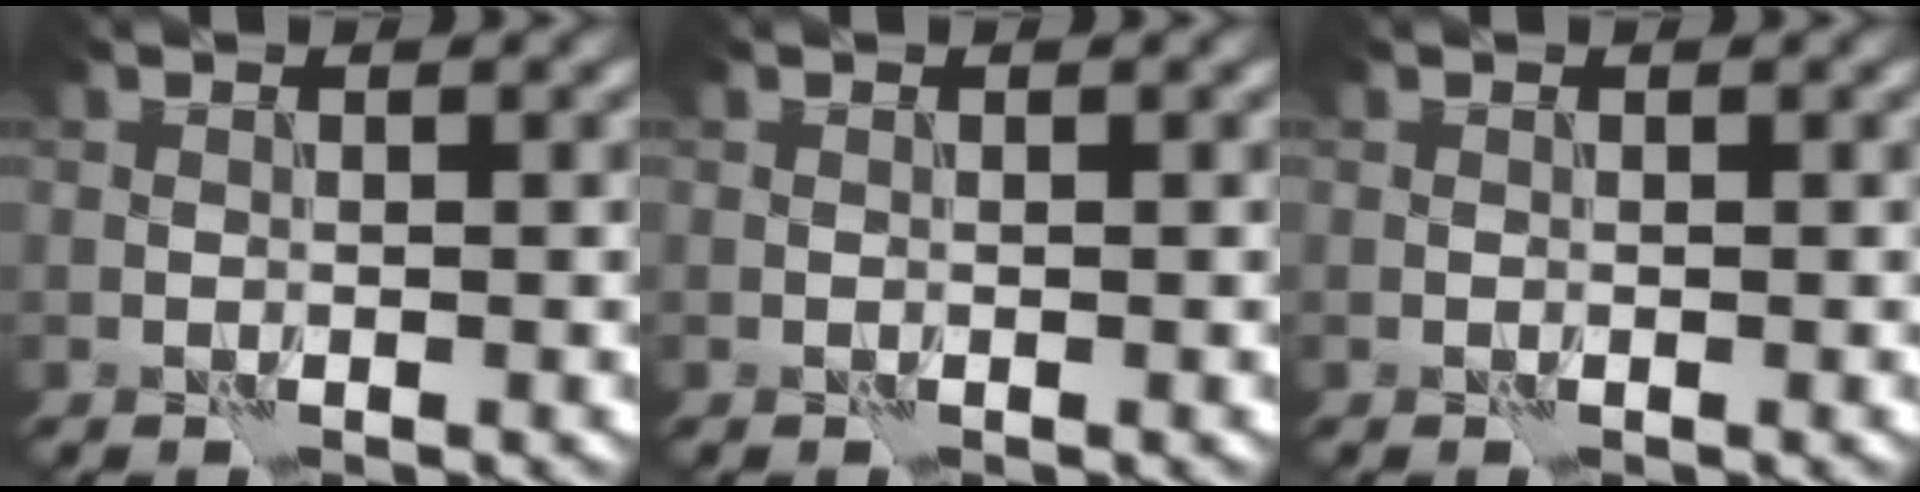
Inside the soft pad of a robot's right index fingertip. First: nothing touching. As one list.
[{"total": 0.0}, {"total": 0.0}]